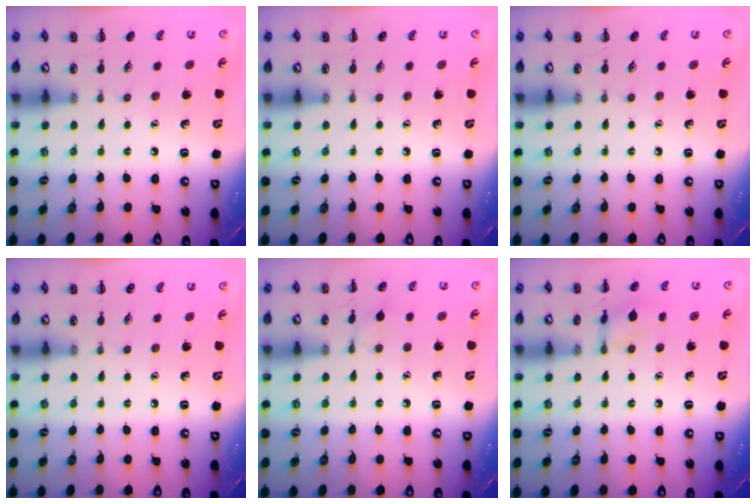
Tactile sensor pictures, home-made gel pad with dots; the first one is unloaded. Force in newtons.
{"total": 0.0}
{"total": 0.0}
{"total": 0.0}
{"total": 5.8, "press": 5.5, "slide": 1.8}
{"total": 8.3, "press": 8.2, "slide": 1.2}